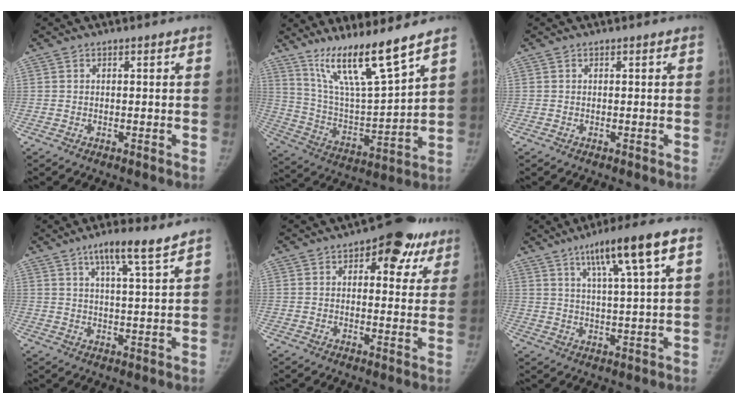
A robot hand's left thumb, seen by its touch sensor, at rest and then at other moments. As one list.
[{"total": 16.2, "force": [11.9, 1.4, 10.9], "torque": [-0.178, -0.072, 0.229]}, {"total": 0.0}, {"total": 7.6, "force": [5.1, 0.5, 5.6], "torque": [-0.093, -0.026, 0.086]}, {"total": 12.7, "force": [6.6, 6.6, 8.7], "torque": [-0.052, -0.013, 0.079]}, {"total": 12.4, "force": [6.0, 0.9, 10.8], "torque": [-0.178, -0.008, 0.096]}]